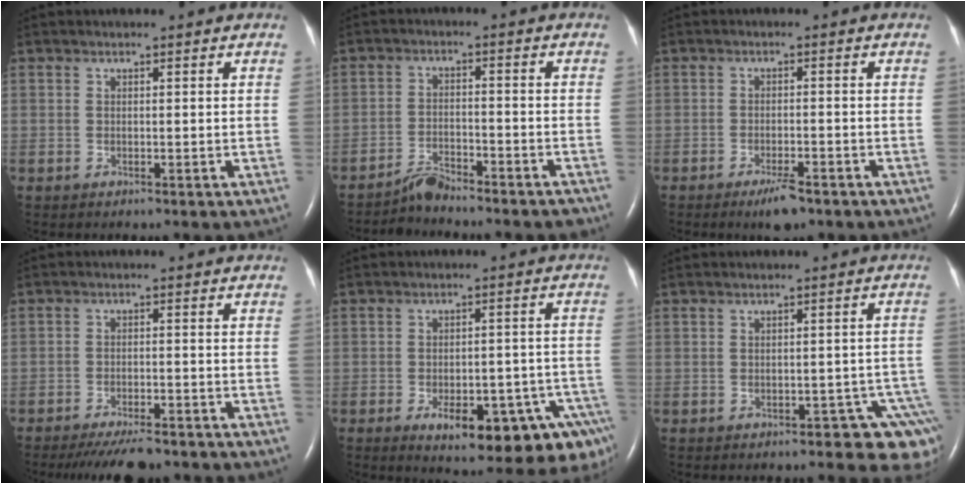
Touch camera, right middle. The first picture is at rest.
{"total": 5.1, "force": [-4.9, 0.6, 1.1], "torque": [-0.015, -0.007, -0.081]}
{"total": 3.8, "force": [-2.7, 0.8, 2.6], "torque": [-0.050, -0.004, -0.041]}
{"total": 8.0, "force": [-7.1, 1.5, 3.5], "torque": [-0.051, -0.016, -0.108]}
{"total": 16.5, "force": [-9.4, 5.1, 12.5], "torque": [-0.089, 0.024, -0.115]}
{"total": 6.5, "force": [-4.6, 2.7, 3.7], "torque": [-0.015, 0.013, -0.055]}